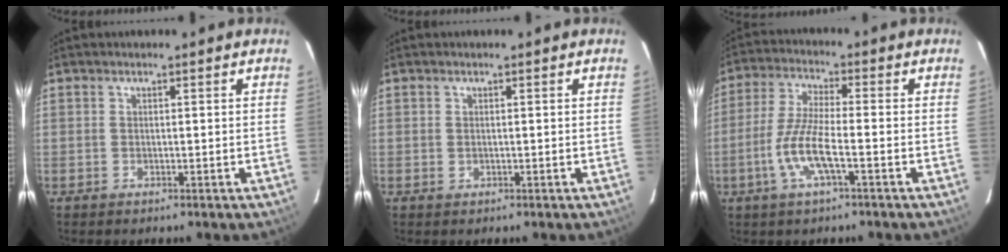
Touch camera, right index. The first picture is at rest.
{"total": 0.6, "force": [0.0, 0.5, 0.4], "torque": [-0.007, 0.000, 0.001]}
{"total": 8.8, "force": [-3.2, 1.2, 8.1], "torque": [-0.175, -0.004, -0.064]}